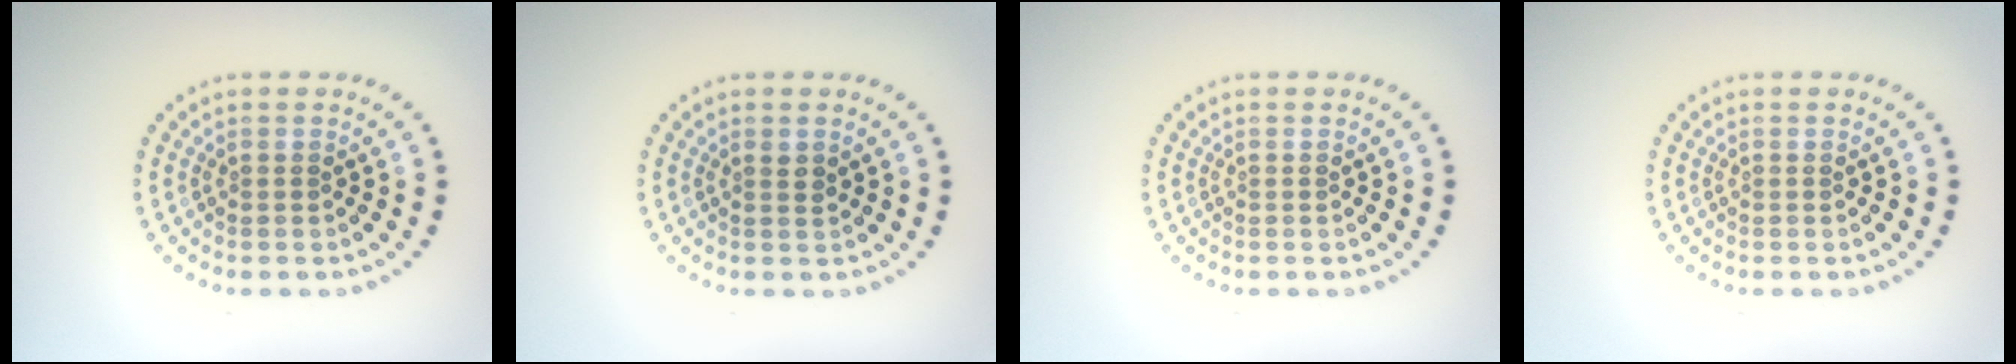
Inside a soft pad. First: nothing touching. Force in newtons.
{"total": 1.0, "press": 0.8, "slide": 0.5}
{"total": 0.0}
{"total": 0.0}